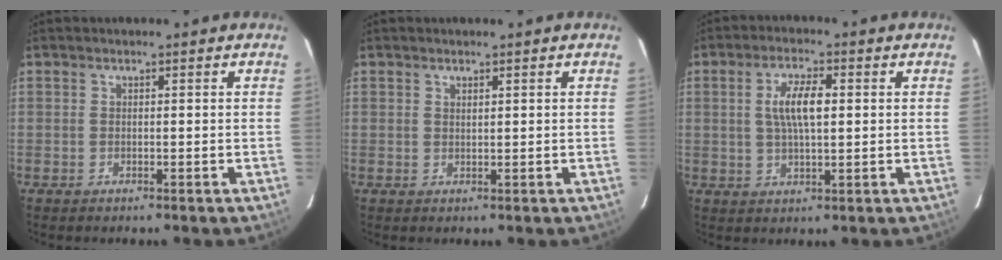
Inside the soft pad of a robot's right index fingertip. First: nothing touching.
{"total": 0.7, "force": [0.6, 0.2, 0.3], "torque": [-0.006, 0.001, 0.011]}
{"total": 6.7, "force": [1.1, 2.2, 6.2], "torque": [-0.118, 0.007, 0.023]}